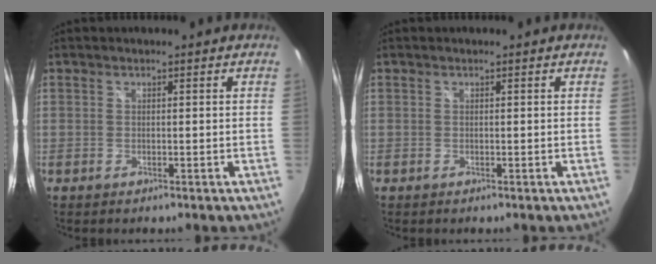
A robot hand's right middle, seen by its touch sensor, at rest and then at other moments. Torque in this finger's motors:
{"motor_torque": [-0.11, -0.12, -0.02, -0.01]}